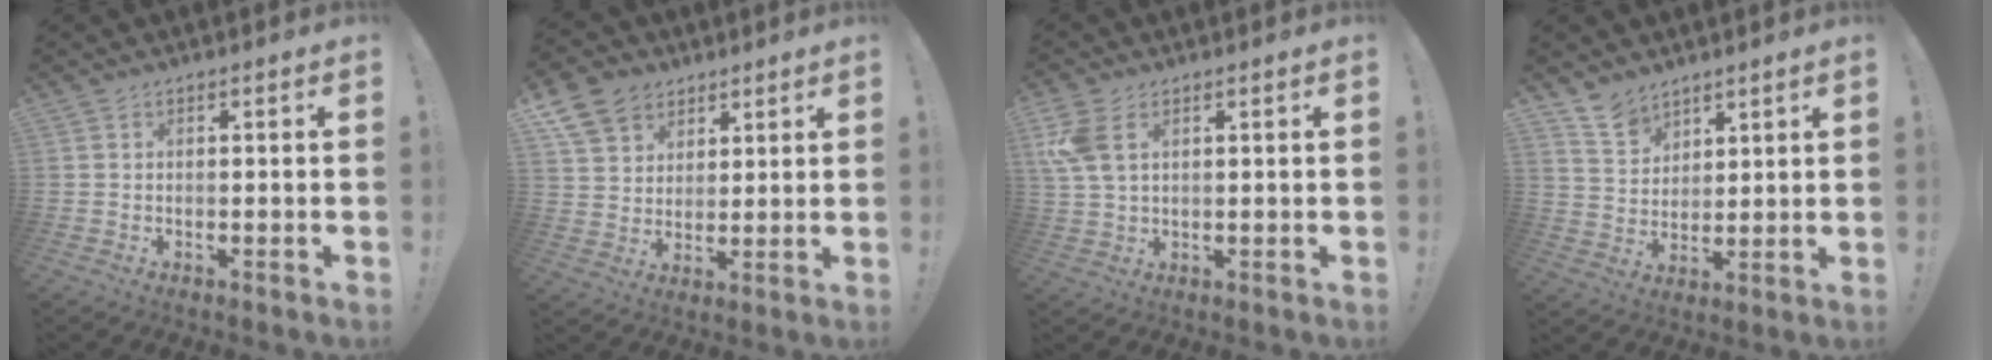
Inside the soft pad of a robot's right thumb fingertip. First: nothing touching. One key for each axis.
{"total": 11.2, "fx": 6.5, "fy": 8.4, "fz": 3.6, "tx": -0.059, "ty": -0.038, "tz": 0.131}
{"total": 7.8, "fx": 3.1, "fy": 4.3, "fz": 5.7, "tx": -0.122, "ty": -0.005, "tz": 0.058}
{"total": 8.7, "fx": 7.0, "fy": 4.8, "fz": 1.7, "tx": -0.036, "ty": -0.051, "tz": 0.138}